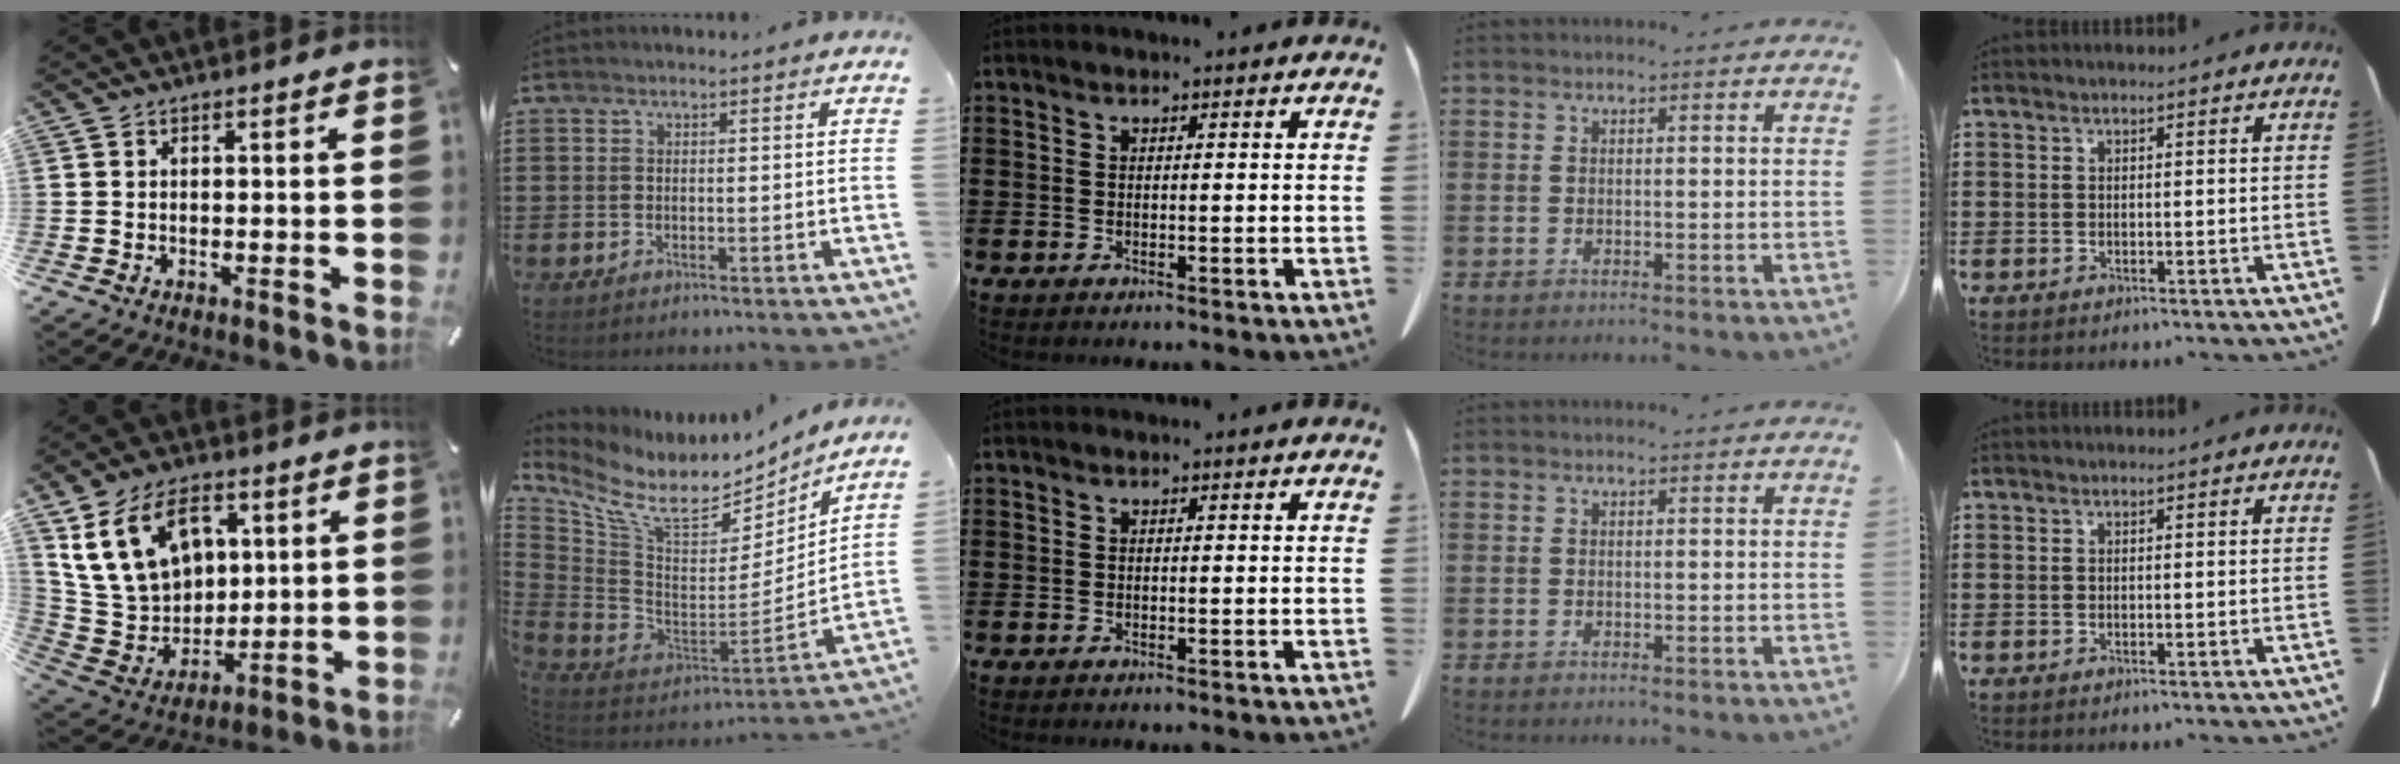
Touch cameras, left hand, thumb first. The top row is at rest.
{"thumb": {"total": 17.1, "force": [7.7, 12.3, 9.1], "torque": [-0.182, -0.016, 0.149]}, "index": {"total": 11.8, "force": [8.2, 5.2, 6.8], "torque": [-0.167, -0.064, 0.142]}}